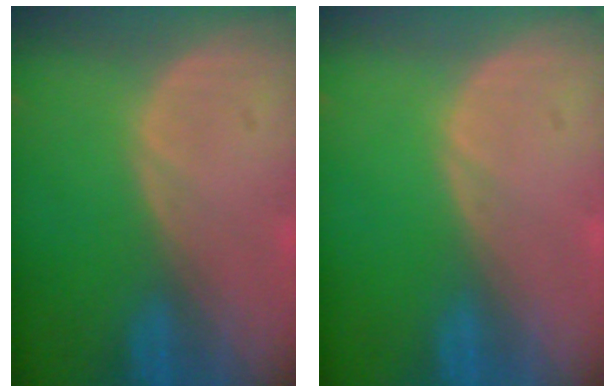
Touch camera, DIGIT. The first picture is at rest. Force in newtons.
{"total": 0.0}